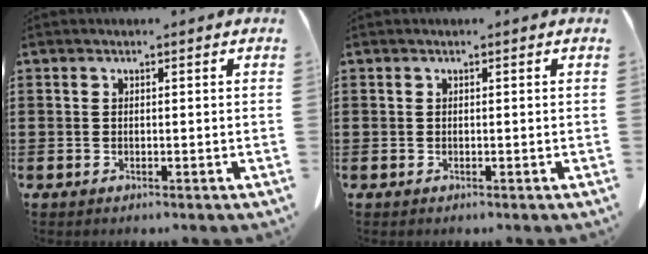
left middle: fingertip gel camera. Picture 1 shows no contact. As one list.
[{"total": 0.0}]